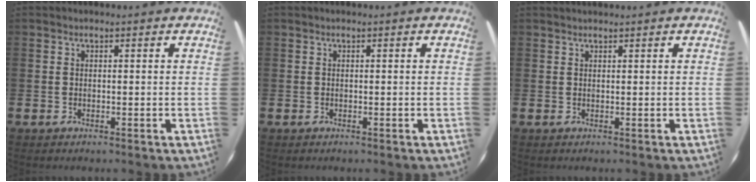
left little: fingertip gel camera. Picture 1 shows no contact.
{"total": 0.0}
{"total": 0.7, "force": [0.7, 0.0, 0.0], "torque": [0.000, 0.001, 0.014]}